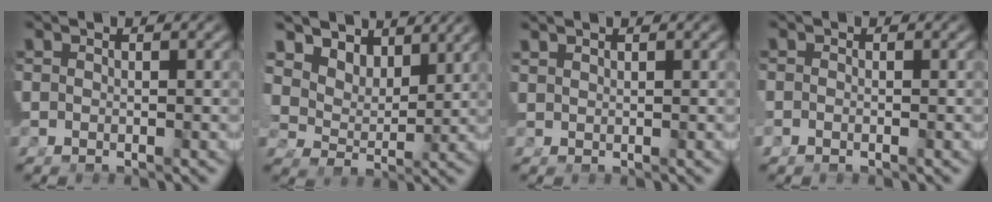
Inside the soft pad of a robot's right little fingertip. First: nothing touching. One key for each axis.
{"total": 7.2, "fx": 3.6, "fy": 4.8, "fz": 4.0, "tx": -0.083, "ty": -0.015, "tz": 0.059}
{"total": 1.2, "fx": 1.1, "fy": -0.1, "fz": 0.4, "tx": -0.001, "ty": 0.005, "tz": 0.024}
{"total": 1.9, "fx": -0.9, "fy": 1.3, "fz": 1.0, "tx": -0.035, "ty": -0.008, "tz": -0.016}